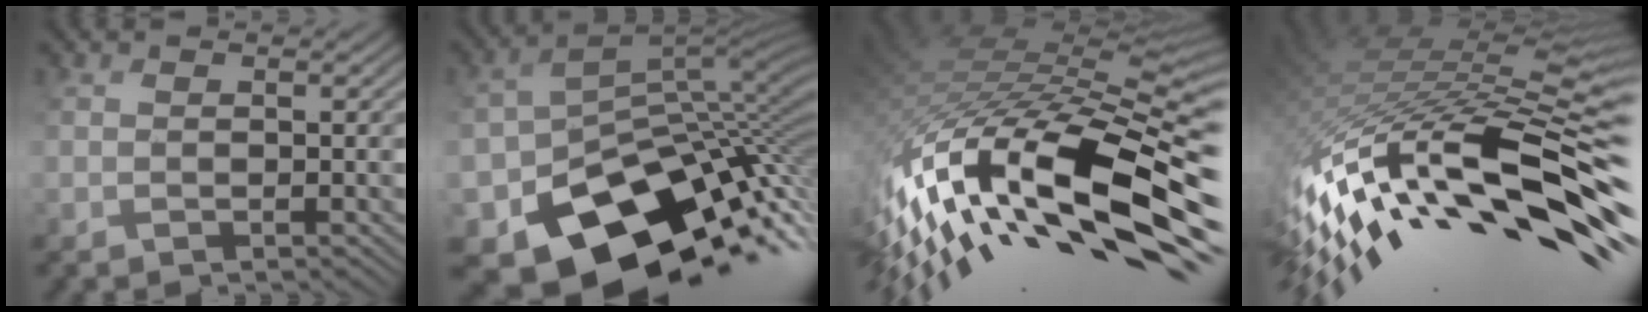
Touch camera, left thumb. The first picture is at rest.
{"total": 14.2, "force": [-7.6, 9.5, 7.3], "torque": [-0.133, -0.038, -0.105]}
{"total": 17.3, "force": [-5.6, 5.6, 15.3], "torque": [-0.305, -0.005, -0.092]}
{"total": 15.6, "force": [-6.8, 4.5, 13.4], "torque": [-0.274, -0.006, -0.102]}